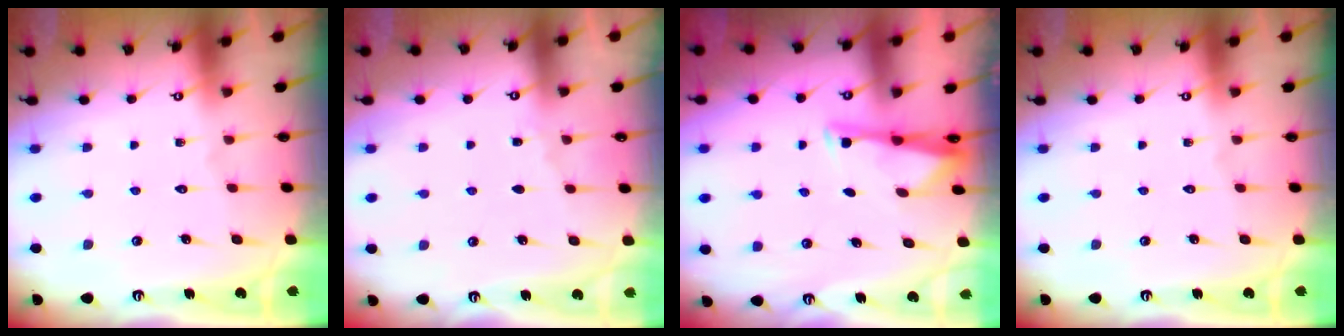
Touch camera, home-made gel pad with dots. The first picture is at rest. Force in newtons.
{"total": 3.8, "press": 3.7, "slide": 0.4}
{"total": 3.1, "press": 3.1, "slide": 0.1}
{"total": 0.0}